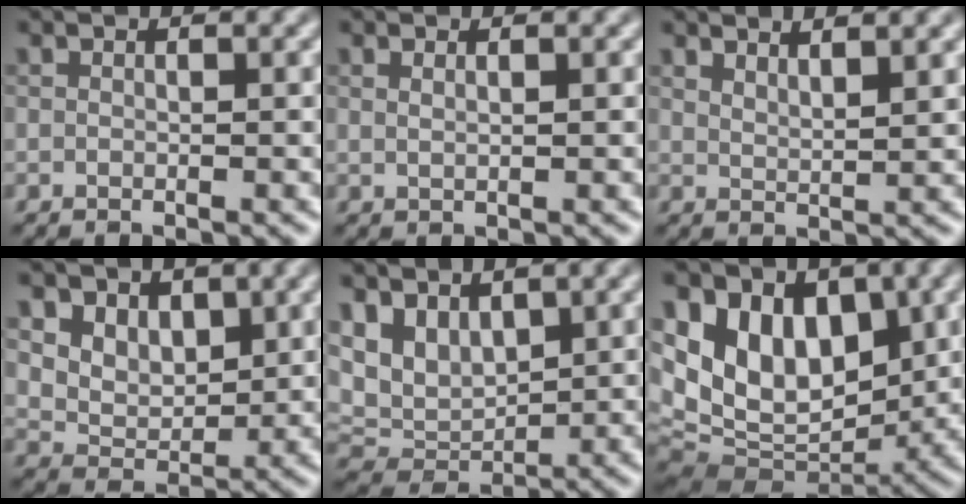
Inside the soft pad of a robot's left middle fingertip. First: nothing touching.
{"total": 0.9, "force": [0.5, 0.4, 0.7], "torque": [-0.011, -0.002, 0.004]}
{"total": 2.6, "force": [2.2, 0.7, 1.3], "torque": [-0.006, 0.005, 0.028]}
{"total": 5.3, "force": [2.7, 3.8, 2.5], "torque": [-0.066, -0.016, 0.060]}
{"total": 4.6, "force": [2.3, 3.0, 2.5], "torque": [-0.057, -0.010, 0.044]}
{"total": 10.4, "force": [3.1, 7.1, 7.0], "torque": [-0.115, 0.005, 0.044]}